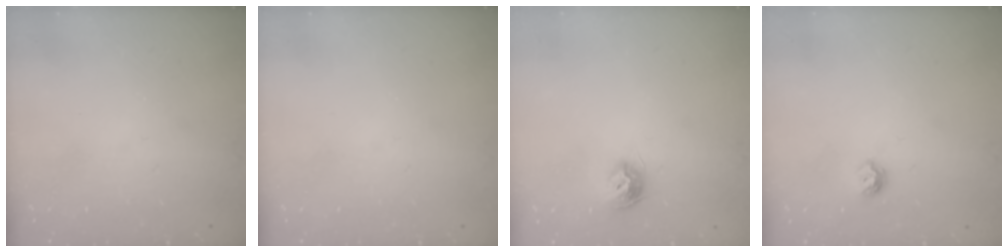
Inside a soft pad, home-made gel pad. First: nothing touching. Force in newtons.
{"total": 0.0}
{"total": 8.8, "press": 8.8, "slide": 0.2}
{"total": 5.5, "press": 5.5, "slide": 0.8}